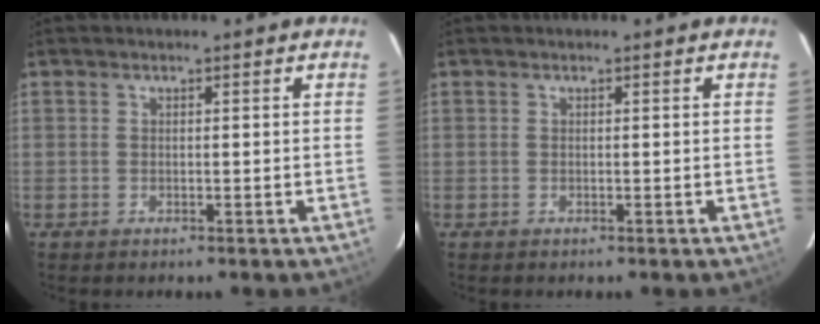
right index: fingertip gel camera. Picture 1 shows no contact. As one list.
[{"total": 0.0}]